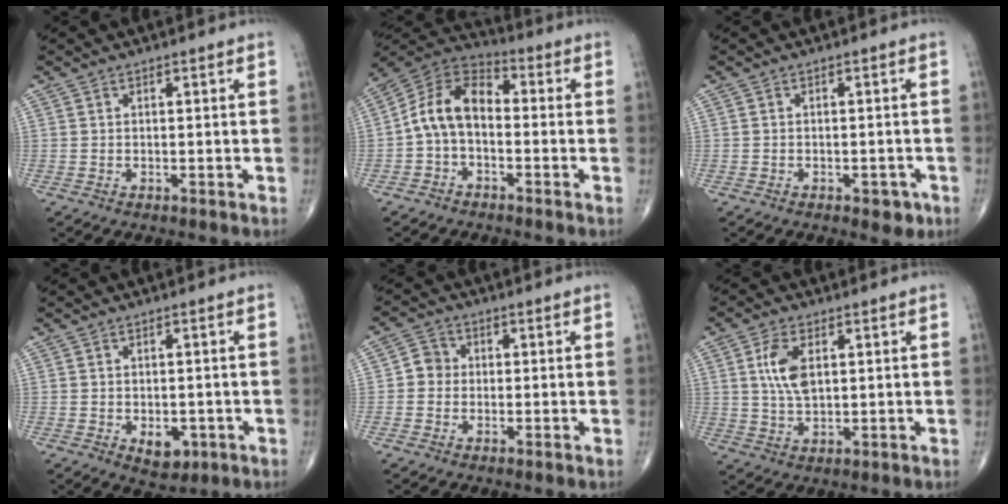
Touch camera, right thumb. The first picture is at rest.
{"total": 10.0, "force": [-1.2, 6.4, 7.6], "torque": [-0.130, 0.035, -0.040]}
{"total": 3.1, "force": [-1.6, 1.7, 2.1], "torque": [-0.013, 0.004, -0.017]}
{"total": 4.5, "force": [-1.4, 2.9, 3.1], "torque": [-0.029, 0.001, -0.010]}
{"total": 3.5, "force": [-0.2, 3.2, 1.3], "torque": [-0.003, 0.008, -0.013]}
{"total": 7.0, "force": [1.8, 3.6, 5.7], "torque": [-0.114, -0.007, 0.036]}